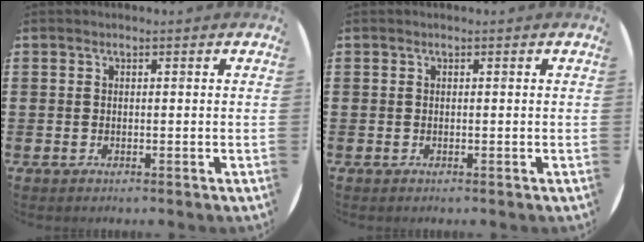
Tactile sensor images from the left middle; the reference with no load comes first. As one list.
[{"total": 0.0}]